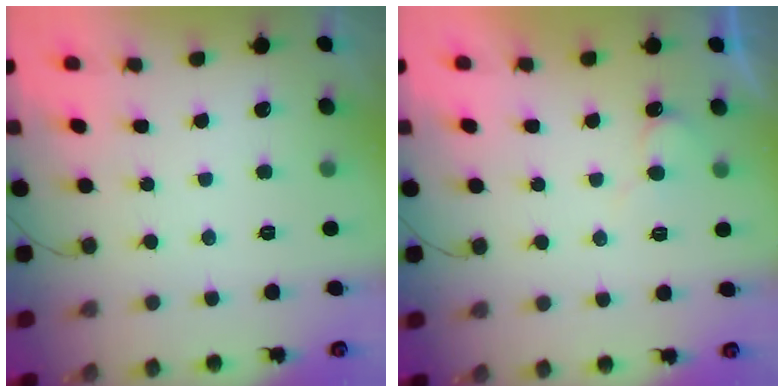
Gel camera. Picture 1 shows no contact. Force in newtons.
{"total": 5.8, "press": 5.8, "slide": 0.5}